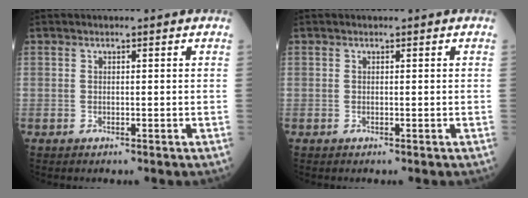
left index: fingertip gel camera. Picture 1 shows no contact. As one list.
[{"total": 0.0}]